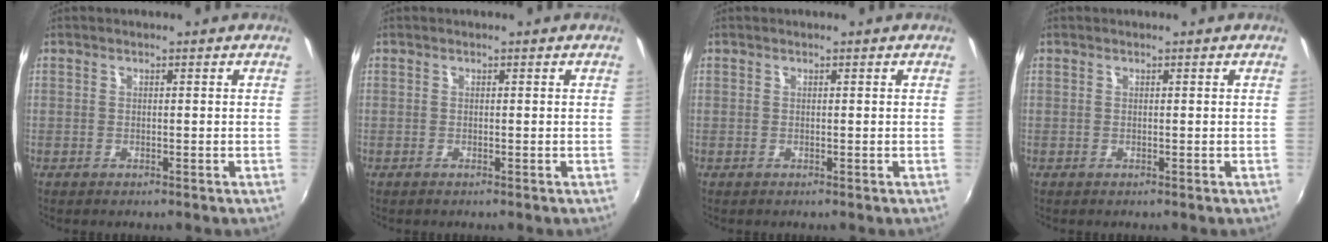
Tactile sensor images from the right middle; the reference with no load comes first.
{"total": 0.0}
{"total": 0.0}
{"total": 0.0}